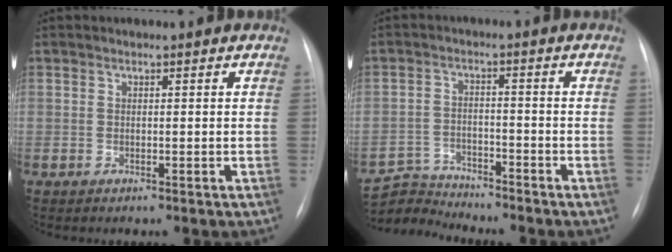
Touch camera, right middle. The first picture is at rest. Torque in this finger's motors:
{"motor_torque": [0.01, -0.03, -0.12, -0.02]}